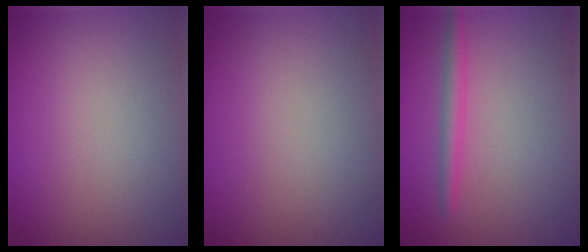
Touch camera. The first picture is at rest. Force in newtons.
{"total": 0.0}
{"total": 1.9, "press": 1.9, "slide": 0.2}